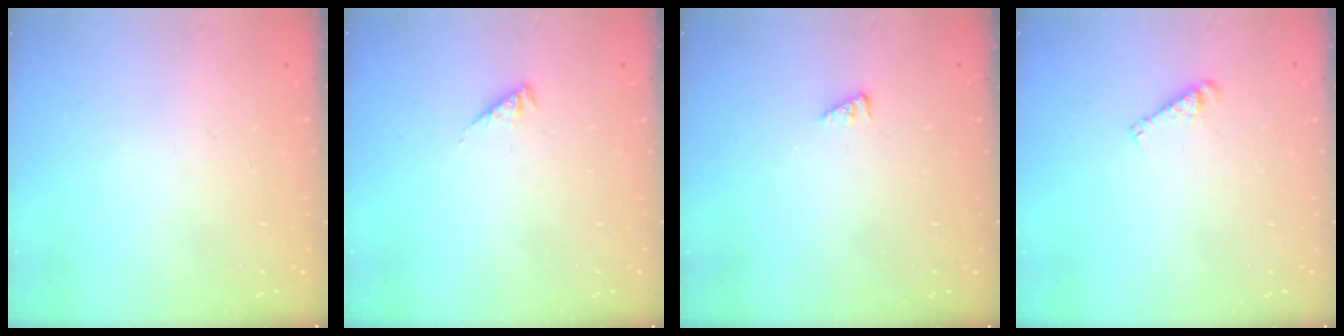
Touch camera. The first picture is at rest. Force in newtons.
{"total": 1.9, "press": 1.9, "slide": 0.4}
{"total": 1.6, "press": 1.5, "slide": 0.4}
{"total": 4.3, "press": 4.3, "slide": 0.3}